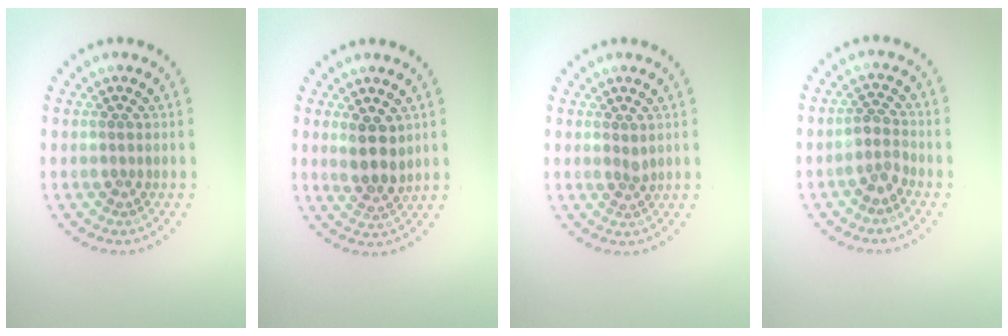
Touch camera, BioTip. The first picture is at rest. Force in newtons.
{"total": 2.9, "press": 2.6, "slide": 1.3}
{"total": 0.8, "press": 0.6, "slide": 0.5}
{"total": 1.9, "press": 1.4, "slide": 1.3}